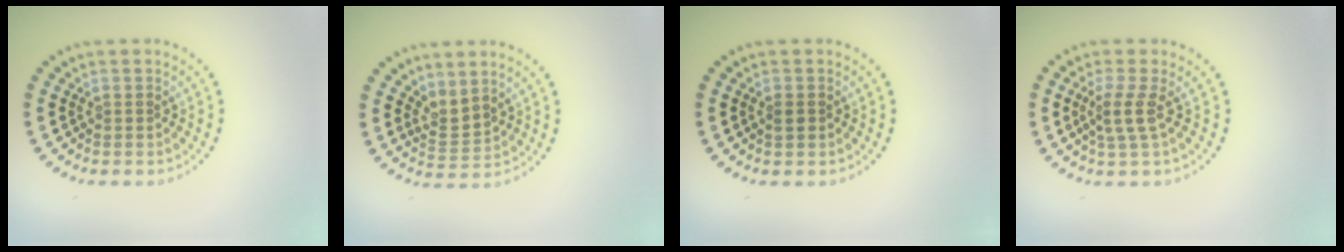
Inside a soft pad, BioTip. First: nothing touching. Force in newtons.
{"total": 2.3, "press": 1.5, "slide": 1.7}
{"total": 0.8, "press": 0.8, "slide": 0.2}
{"total": 2.1, "press": 1.6, "slide": 1.4}